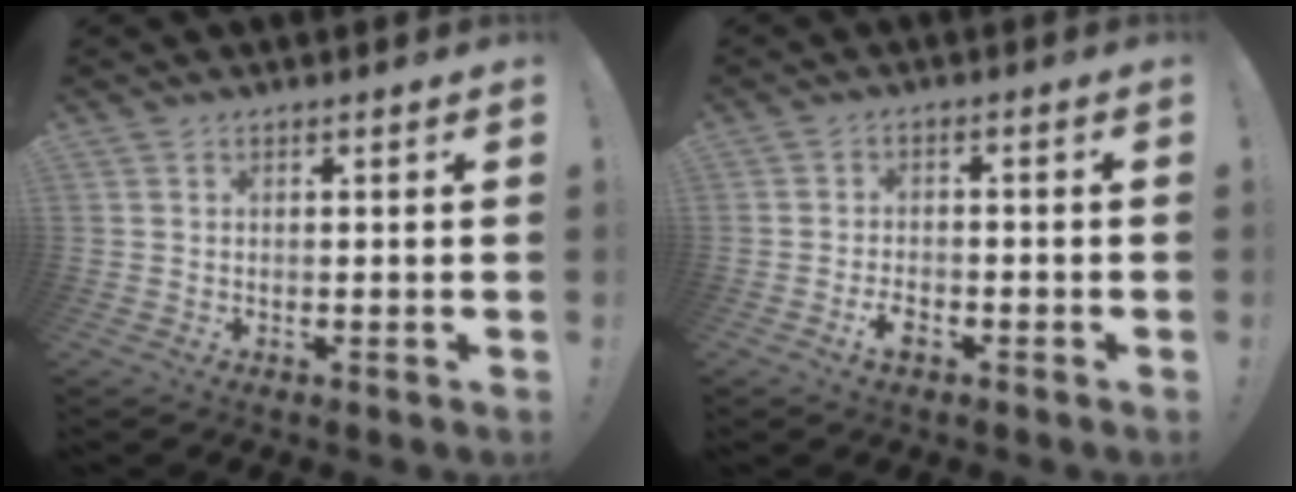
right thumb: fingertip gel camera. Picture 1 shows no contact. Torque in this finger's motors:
{"motor_torque": [0.06, 0.13, 0.36, -0.22, 0.16]}